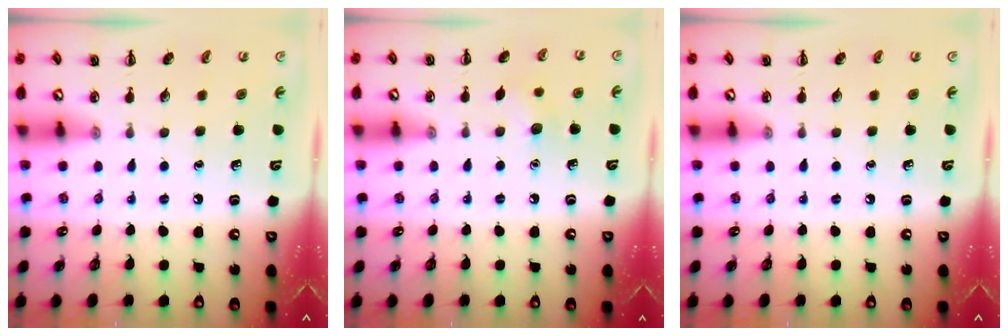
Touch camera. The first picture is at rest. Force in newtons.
{"total": 5.7, "press": 5.6, "slide": 1.3}
{"total": 0.0}